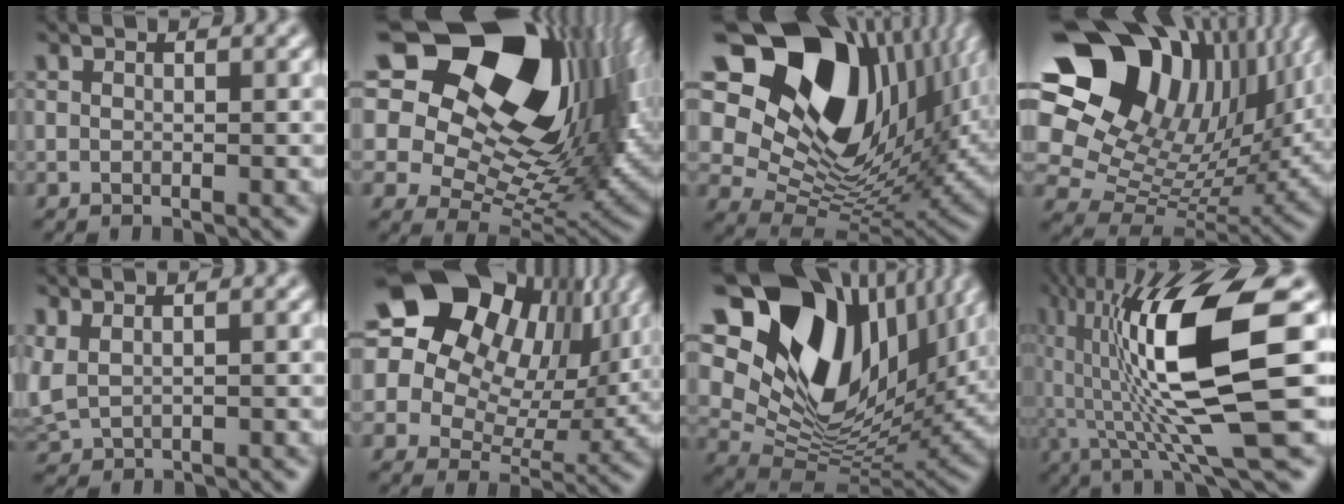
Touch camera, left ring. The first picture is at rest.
{"total": 20.9, "force": [10.2, 12.0, 13.8], "torque": [-0.233, 0.069, 0.165]}
{"total": 17.5, "force": [7.2, 11.4, 11.1], "torque": [-0.196, 0.020, 0.129]}
{"total": 18.1, "force": [8.8, 11.8, 10.5], "torque": [-0.188, 0.056, 0.152]}
{"total": 2.1, "force": [0.5, 1.2, 1.6], "torque": [-0.042, 0.005, 0.021]}
{"total": 18.9, "force": [9.2, 13.1, 10.1], "torque": [-0.221, 0.074, 0.149]}
{"total": 16.1, "force": [7.5, 10.2, 10.0], "torque": [-0.188, 0.030, 0.138]}
{"total": 12.6, "force": [1.5, 2.6, 12.2], "torque": [-0.213, 0.001, 0.035]}